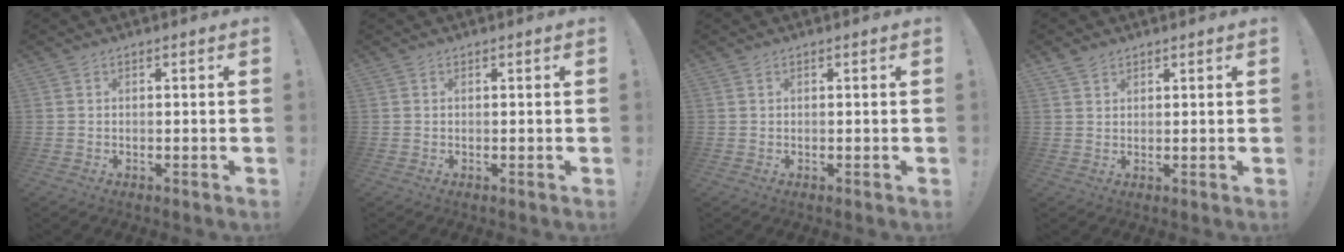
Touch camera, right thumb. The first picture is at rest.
{"total": 0.0}
{"total": 0.0}
{"total": 2.8, "force": [2.3, 1.4, 0.7], "torque": [-0.011, -0.010, 0.043]}